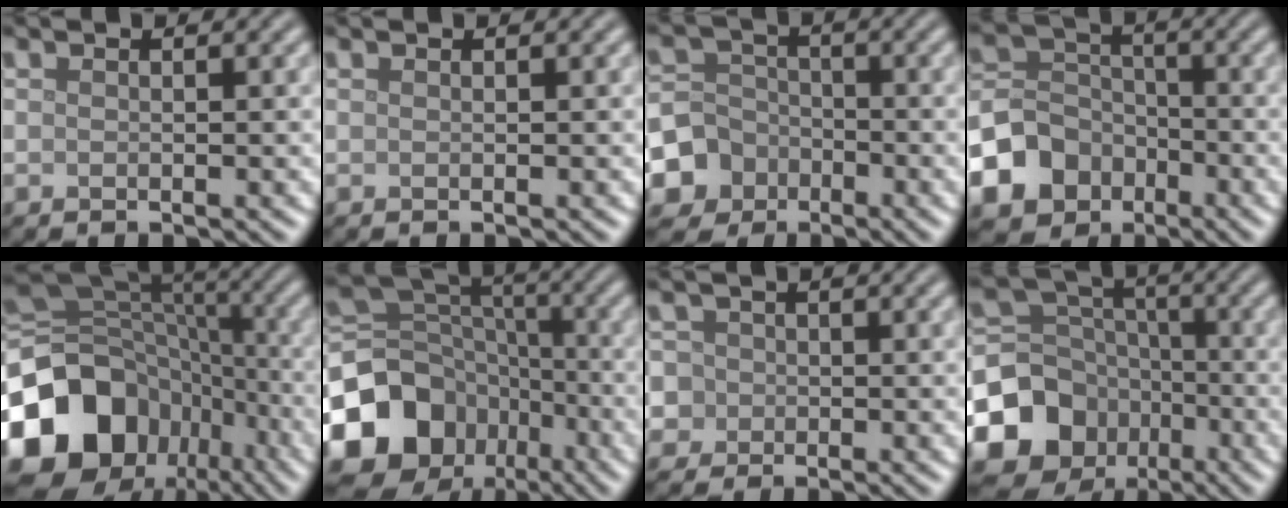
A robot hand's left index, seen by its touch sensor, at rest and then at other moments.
{"total": 0.0}
{"total": 6.9, "force": [-3.2, 6.1, 0.9], "torque": [-0.013, -0.004, -0.082]}
{"total": 8.7, "force": [-4.5, 7.2, 2.3], "torque": [-0.049, -0.009, -0.104]}
{"total": 19.2, "force": [-7.8, 15.1, 8.8], "torque": [-0.214, -0.004, -0.133]}
{"total": 16.1, "force": [-8.0, 12.5, 6.3], "torque": [-0.167, -0.010, -0.132]}
{"total": 5.6, "force": [-0.3, 5.4, 1.7], "torque": [-0.037, 0.029, -0.037]}
{"total": 13.5, "force": [-6.3, 11.1, 4.3], "torque": [-0.100, -0.029, -0.122]}